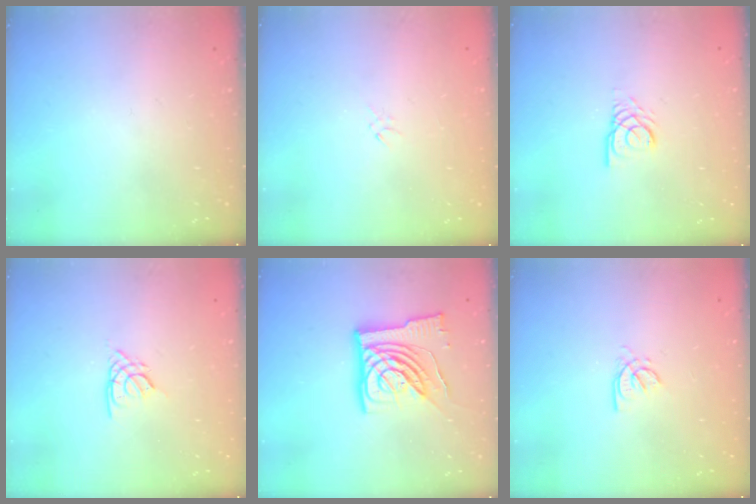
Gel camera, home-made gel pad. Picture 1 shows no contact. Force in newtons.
{"total": 0.9, "press": 0.8, "slide": 0.4}
{"total": 3.0, "press": 2.9, "slide": 0.3}
{"total": 2.2, "press": 2.1, "slide": 0.5}
{"total": 14.1, "press": 13.9, "slide": 2.0}
{"total": 1.6, "press": 1.6, "slide": 0.3}